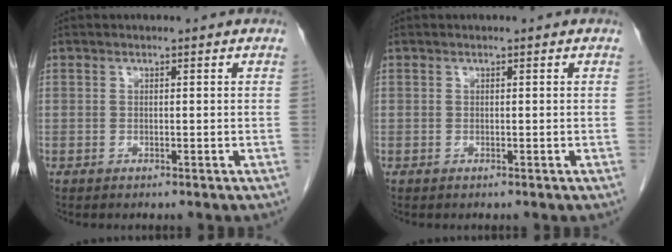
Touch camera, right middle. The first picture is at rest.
{"total": 0.0}